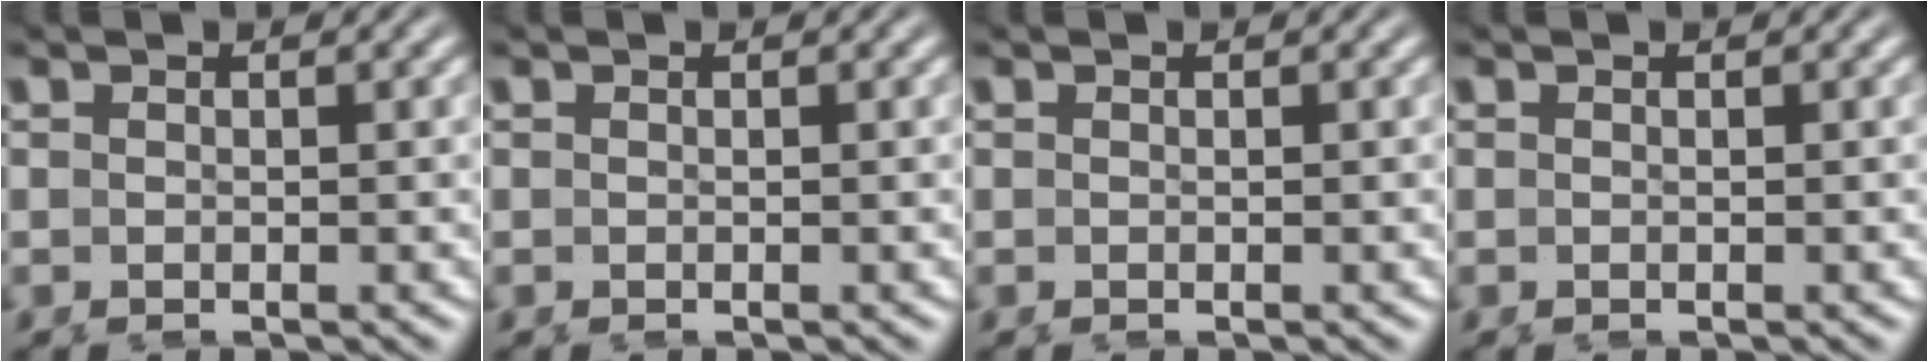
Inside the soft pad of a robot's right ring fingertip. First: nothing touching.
{"total": 0.0}
{"total": 0.0}
{"total": 0.0}